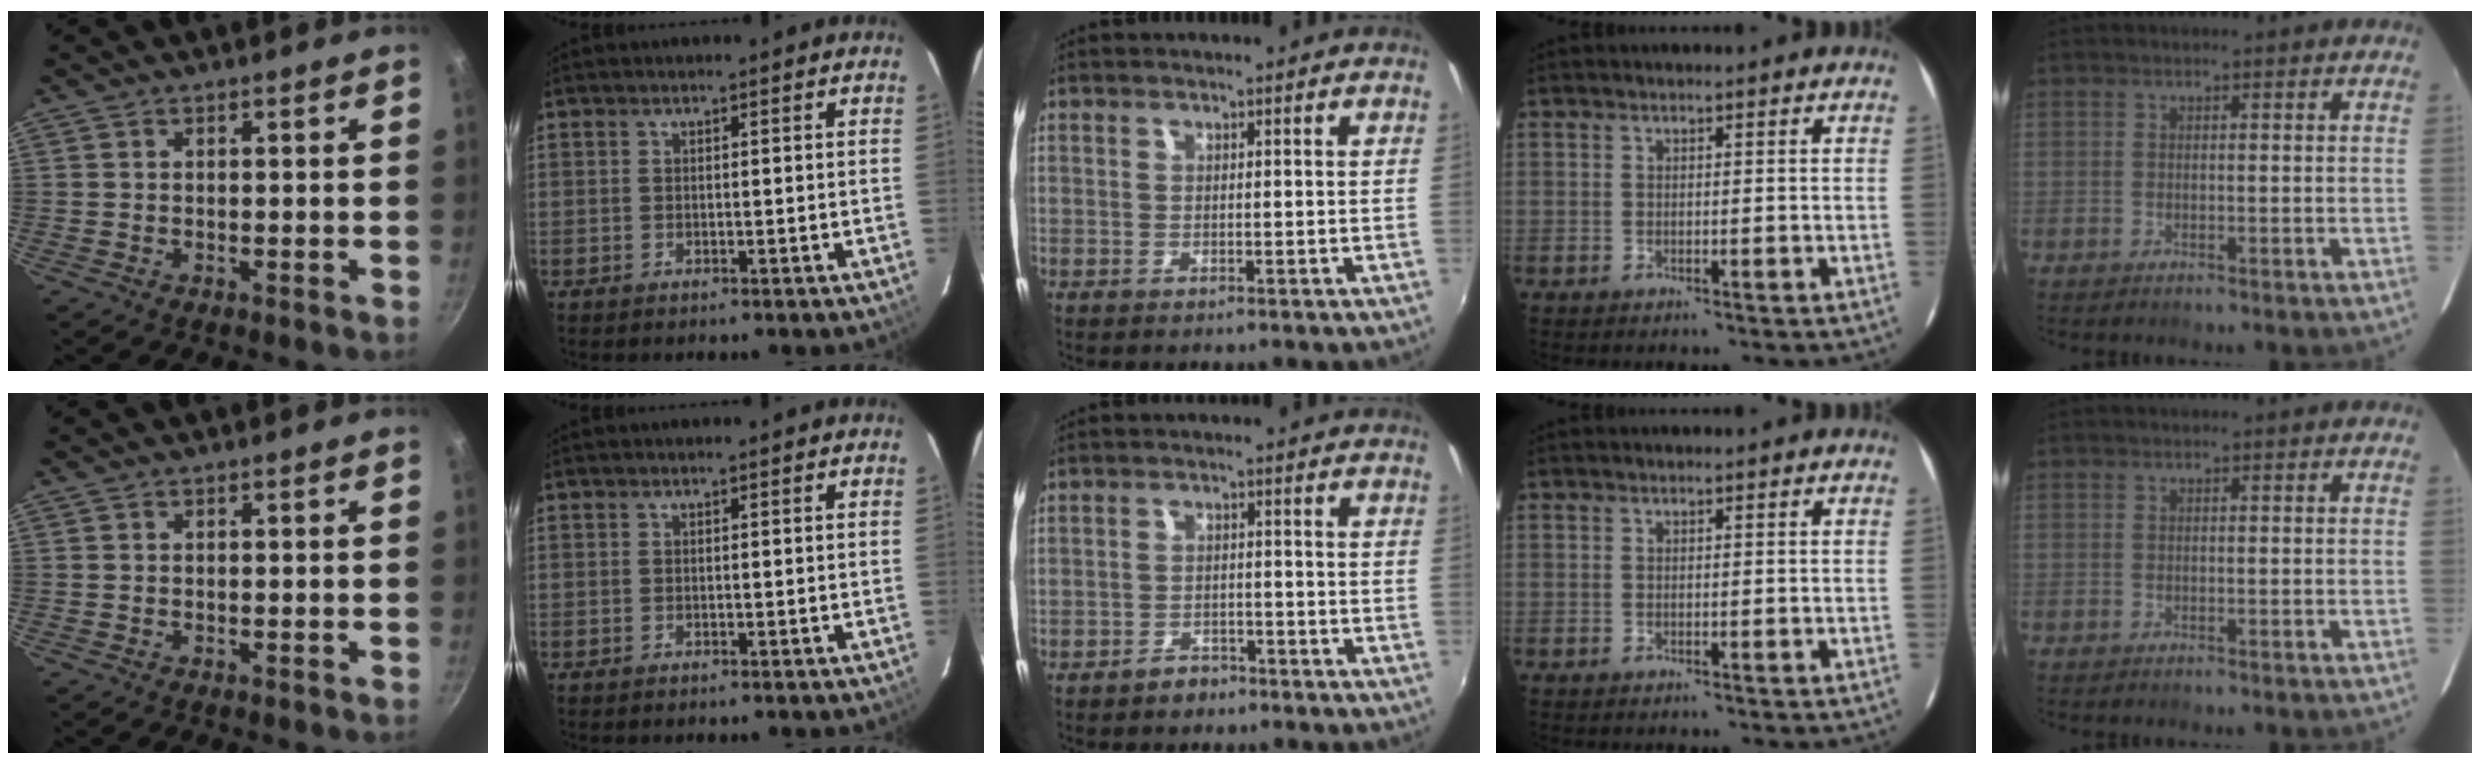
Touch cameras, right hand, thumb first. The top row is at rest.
{"middle": {"total": 3.2, "force": [-2.6, 1.6, 0.6], "torque": [-0.018, 0.010, -0.038]}}